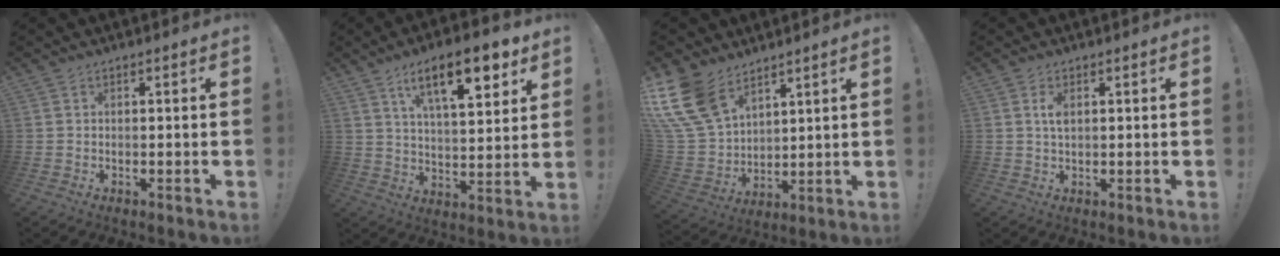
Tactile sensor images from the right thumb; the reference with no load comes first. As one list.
[{"total": 16.3, "force": [8.7, 5.5, 12.6], "torque": [-0.190, -0.032, 0.135]}, {"total": 17.3, "force": [10.5, 10.3, 9.1], "torque": [-0.204, -0.059, 0.202]}, {"total": 2.9, "force": [0.9, 1.3, 2.5], "torque": [-0.041, 0.000, 0.013]}]